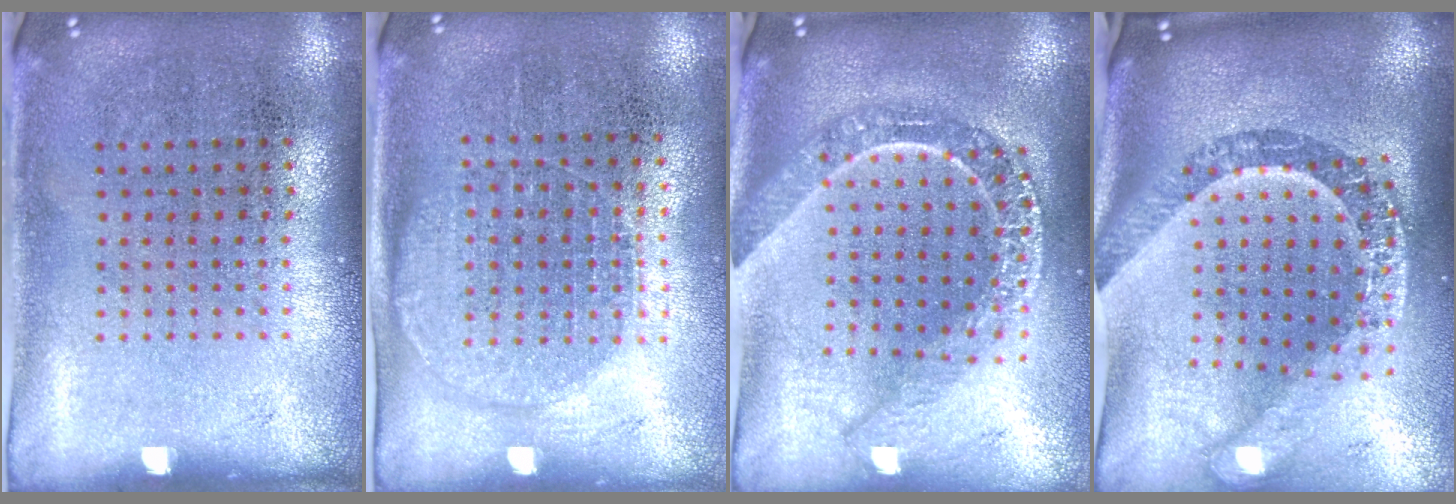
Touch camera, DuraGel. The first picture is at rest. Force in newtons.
{"total": 1.4, "press": 1.2, "slide": 0.6}
{"total": 2.3, "press": 2.0, "slide": 1.2}
{"total": 3.4, "press": 2.5, "slide": 2.4}